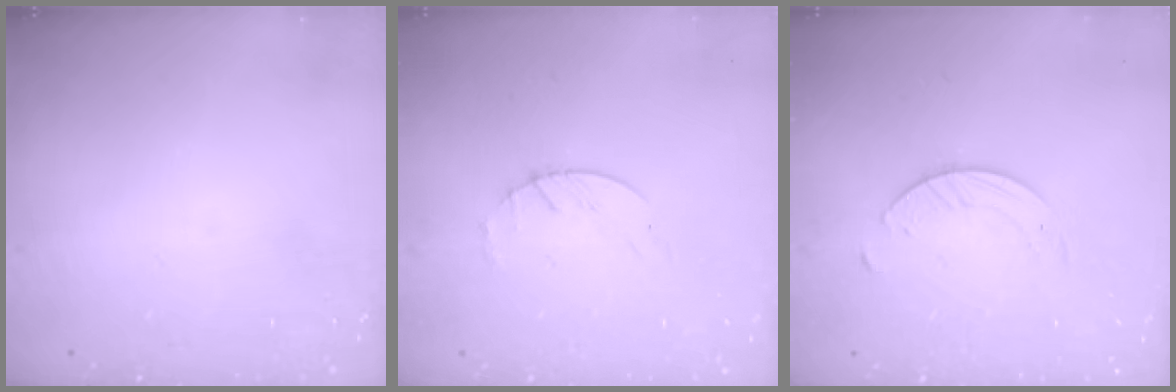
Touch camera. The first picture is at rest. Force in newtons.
{"total": 2.2, "press": 2.2, "slide": 0.3}
{"total": 1.4, "press": 1.4, "slide": 0.2}